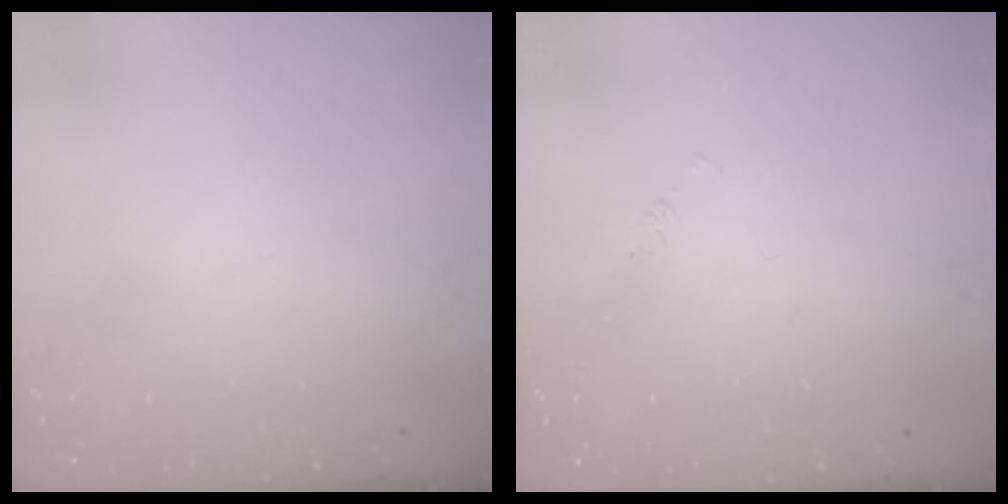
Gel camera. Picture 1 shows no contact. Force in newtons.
{"total": 1.7, "press": 1.7, "slide": 0.3}